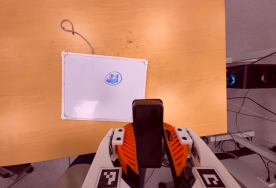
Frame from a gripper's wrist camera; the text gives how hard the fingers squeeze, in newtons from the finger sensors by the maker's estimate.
{"total": 9.9, "left": 8.1, "right": 11.7}